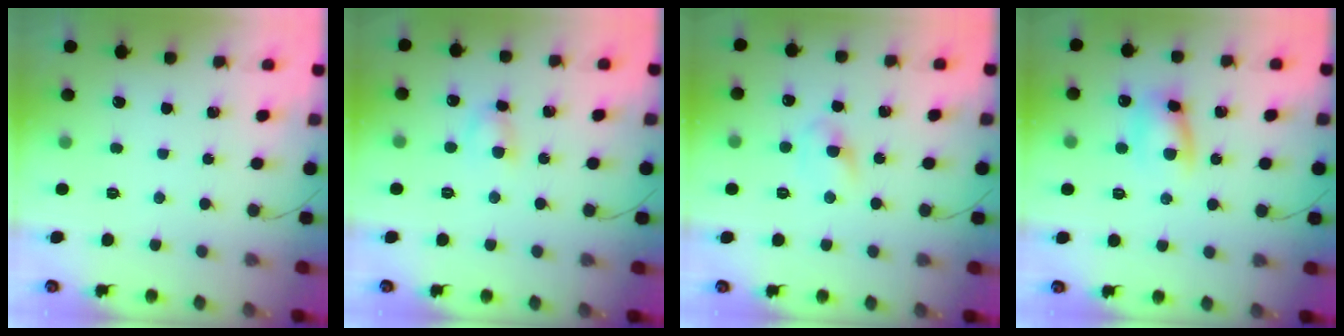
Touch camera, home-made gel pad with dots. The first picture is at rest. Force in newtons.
{"total": 4.0, "press": 3.9, "slide": 1.1}
{"total": 4.4, "press": 4.2, "slide": 1.5}
{"total": 8.8, "press": 8.7, "slide": 1.1}